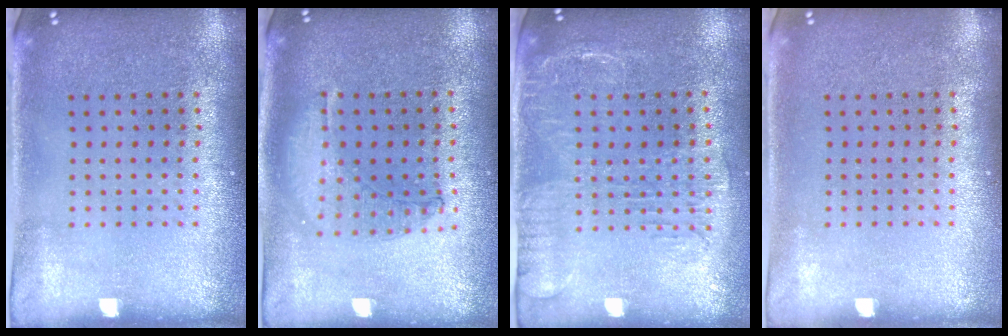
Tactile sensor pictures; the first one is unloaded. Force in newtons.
{"total": 0.9, "press": 0.9, "slide": 0.2}
{"total": 1.9, "press": 1.6, "slide": 1.1}
{"total": 0.0}